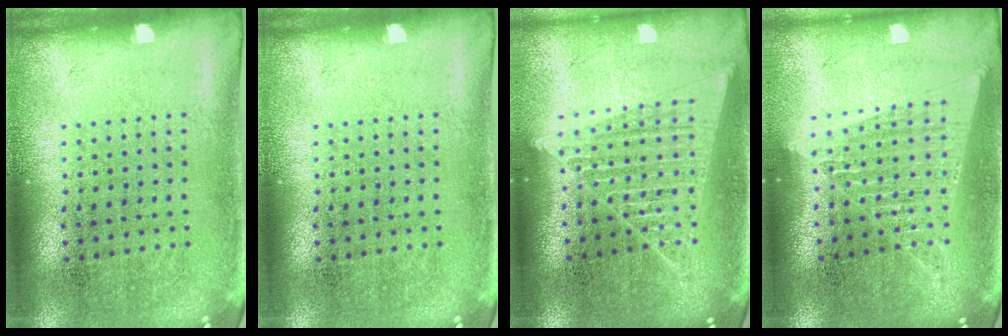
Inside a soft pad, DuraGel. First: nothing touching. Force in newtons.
{"total": 0.0}
{"total": 1.9, "press": 1.7, "slide": 0.8}
{"total": 1.6, "press": 1.4, "slide": 0.7}